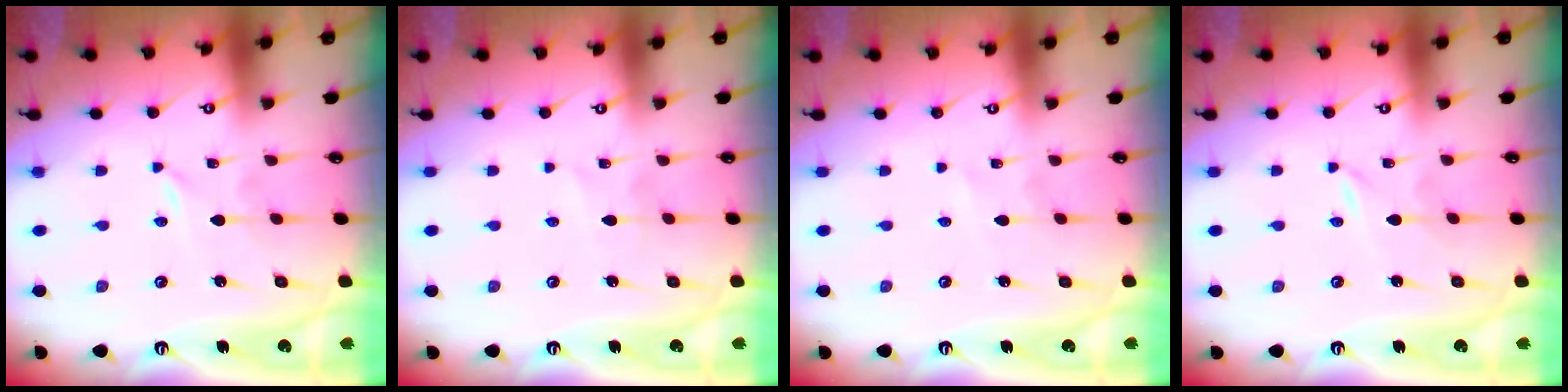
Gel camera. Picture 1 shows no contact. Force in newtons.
{"total": 2.0, "press": 2.0, "slide": 0.2}
{"total": 1.3, "press": 1.3, "slide": 0.1}
{"total": 0.0}